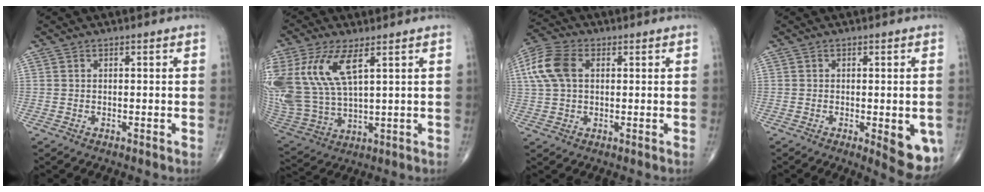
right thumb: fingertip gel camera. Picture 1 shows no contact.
{"total": 18.4, "force": [6.7, 8.5, 14.9], "torque": [-0.353, -0.017, 0.138]}
{"total": 9.9, "force": [2.2, 6.4, 7.2], "torque": [-0.164, 0.020, 0.039]}
{"total": 7.3, "force": [-2.0, 2.6, 6.5], "torque": [-0.059, -0.013, -0.022]}